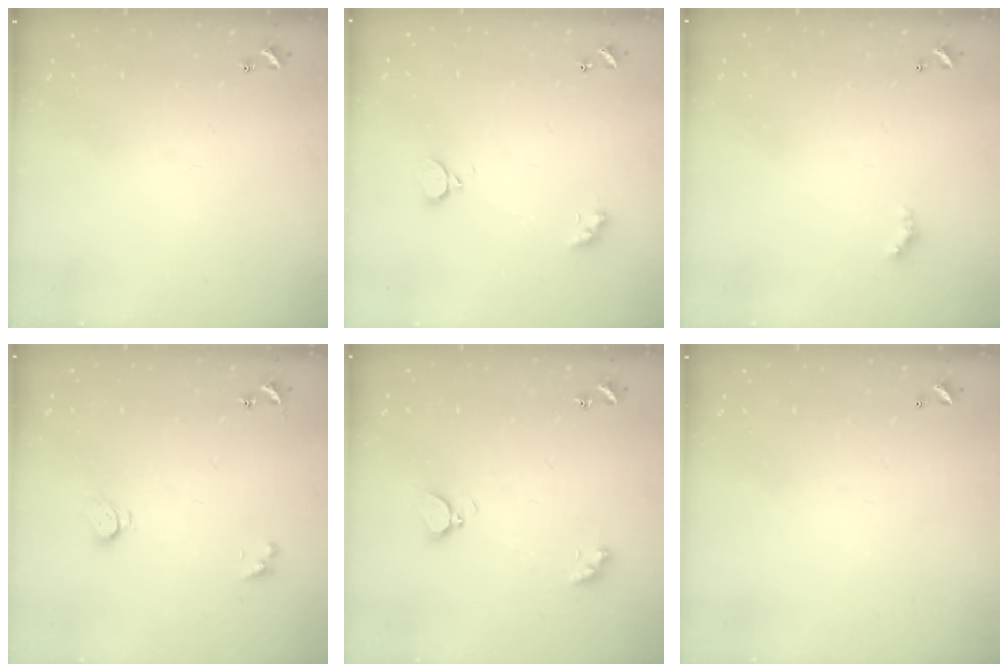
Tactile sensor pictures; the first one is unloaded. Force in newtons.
{"total": 2.9, "press": 2.9, "slide": 0.6}
{"total": 1.6, "press": 1.6, "slide": 0.4}
{"total": 2.6, "press": 2.6, "slide": 0.2}
{"total": 3.6, "press": 3.5, "slide": 0.7}
{"total": 2.9, "press": 2.9, "slide": 0.1}